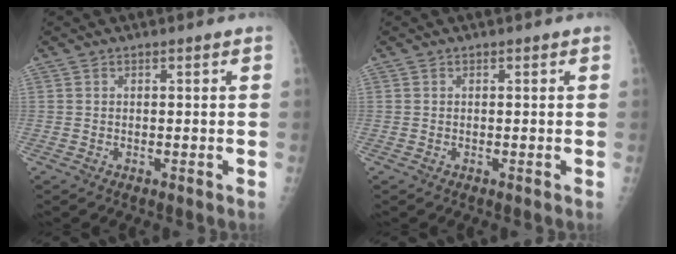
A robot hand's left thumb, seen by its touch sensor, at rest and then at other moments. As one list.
[{"total": 0.0}]